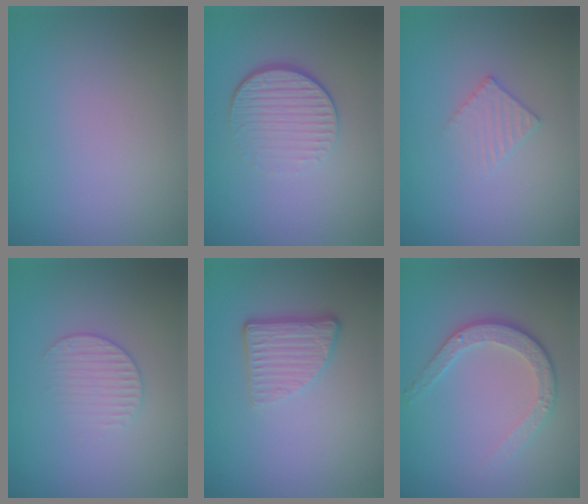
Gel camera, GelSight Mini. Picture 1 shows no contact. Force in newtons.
{"total": 4.3, "press": 2.7, "slide": 3.4}
{"total": 1.9, "press": 1.9, "slide": 0.2}
{"total": 2.2, "press": 2.1, "slide": 0.5}
{"total": 3.7, "press": 2.6, "slide": 2.7}
{"total": 3.8, "press": 2.8, "slide": 2.5}